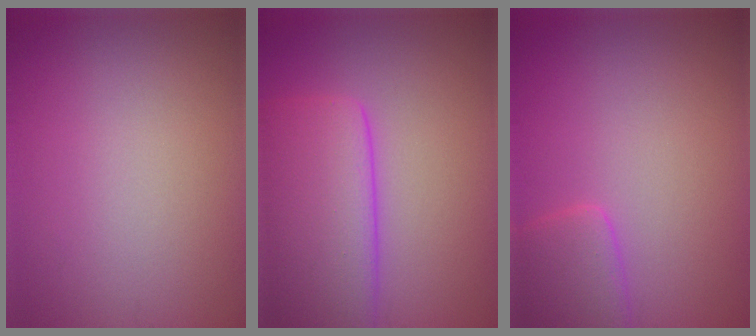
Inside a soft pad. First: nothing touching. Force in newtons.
{"total": 8.1, "press": 8.1, "slide": 0.3}
{"total": 2.6, "press": 2.6, "slide": 0.2}